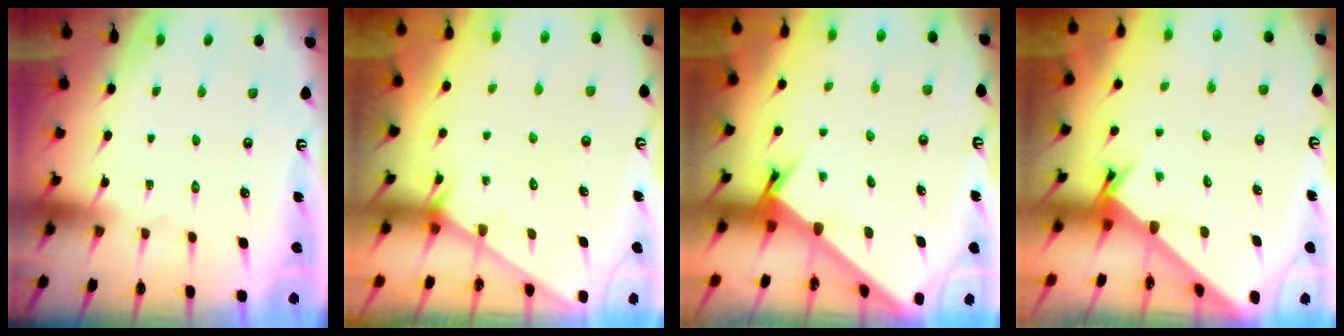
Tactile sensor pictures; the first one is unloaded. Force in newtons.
{"total": 1.5, "press": 1.4, "slide": 0.1}
{"total": 2.3, "press": 2.3, "slide": 0.3}
{"total": 2.8, "press": 2.8, "slide": 0.3}